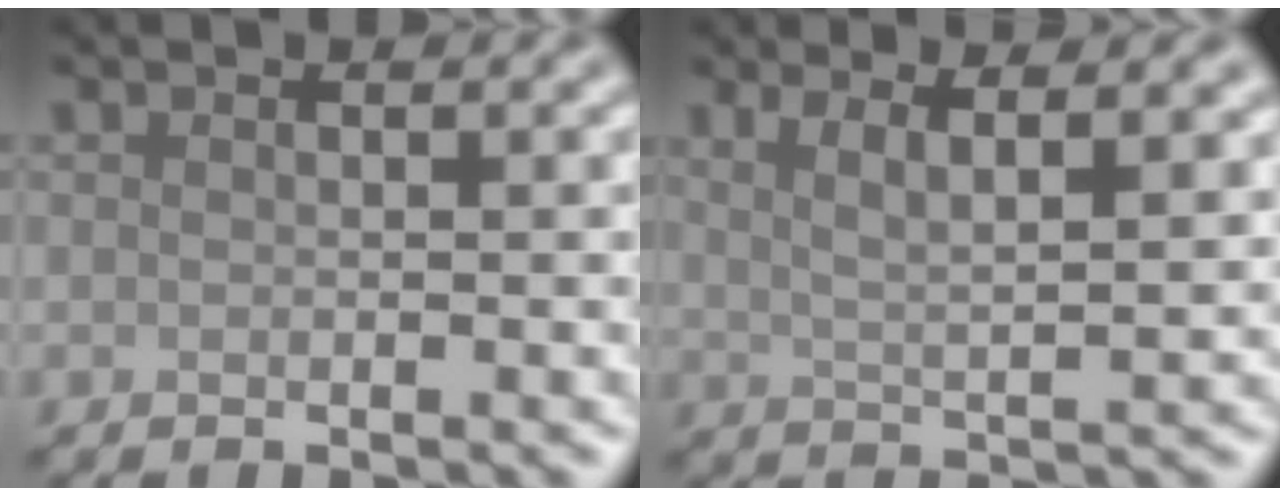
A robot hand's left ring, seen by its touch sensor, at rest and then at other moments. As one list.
[{"total": 5.1, "force": [3.0, 1.4, 4.0], "torque": [-0.054, 0.014, 0.034]}]